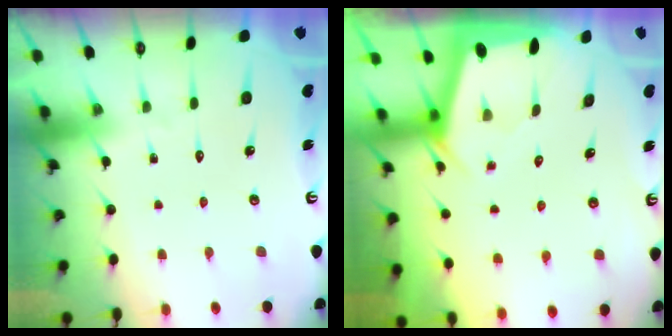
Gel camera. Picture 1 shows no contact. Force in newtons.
{"total": 1.9, "press": 1.8, "slide": 0.3}